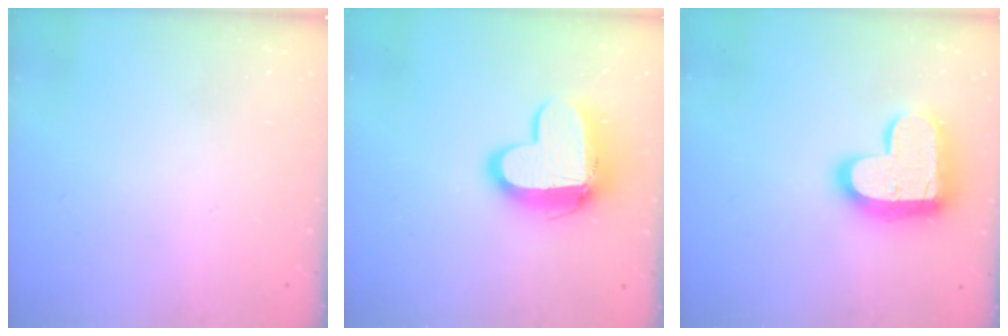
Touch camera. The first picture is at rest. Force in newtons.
{"total": 14.1, "press": 14.1, "slide": 1.1}
{"total": 18.0, "press": 18.0, "slide": 1.3}